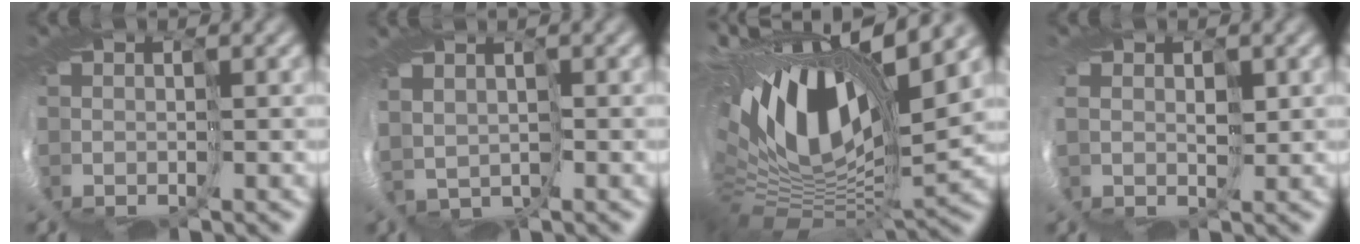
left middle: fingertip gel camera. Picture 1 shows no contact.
{"total": 1.9, "force": [0.6, 1.7, 0.6], "torque": [-0.030, -0.001, 0.015]}
{"total": 13.1, "force": [5.3, 5.4, 10.7], "torque": [-0.211, 0.021, 0.076]}
{"total": 1.6, "force": [1.2, 0.9, 0.7], "torque": [-0.019, 0.019, 0.018]}